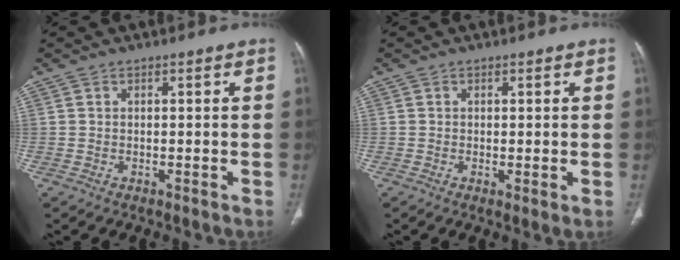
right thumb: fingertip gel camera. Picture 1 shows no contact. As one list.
[{"total": 1.4, "force": [-0.1, 0.2, 1.4], "torque": [-0.032, -0.008, -0.003]}]